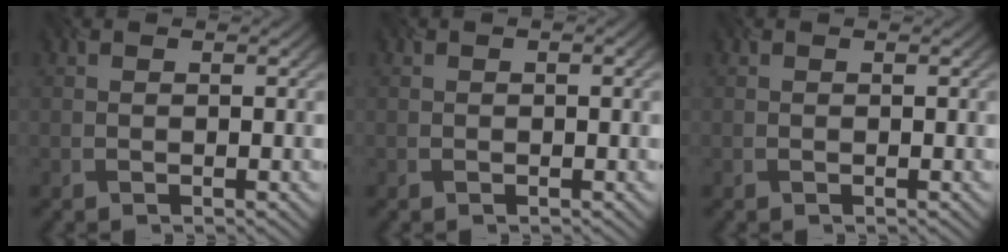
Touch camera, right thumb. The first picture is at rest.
{"total": 1.2, "force": [0.2, 0.5, 1.1], "torque": [-0.011, -0.002, -0.003]}
{"total": 0.0}